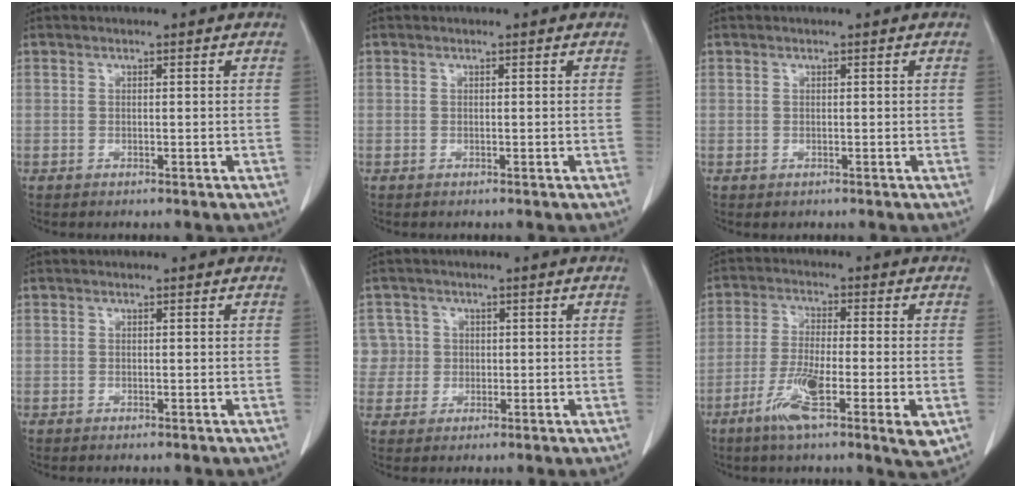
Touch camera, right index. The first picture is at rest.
{"total": 0.0}
{"total": 0.5, "force": [0.0, 0.5, 0.0], "torque": [0.003, 0.004, -0.002]}
{"total": 0.0}
{"total": 4.4, "force": [0.8, 4.3, -0.4], "torque": [0.027, 0.013, 0.015]}
{"total": 11.1, "force": [-4.6, 1.3, 10.0], "torque": [-0.172, -0.020, -0.079]}